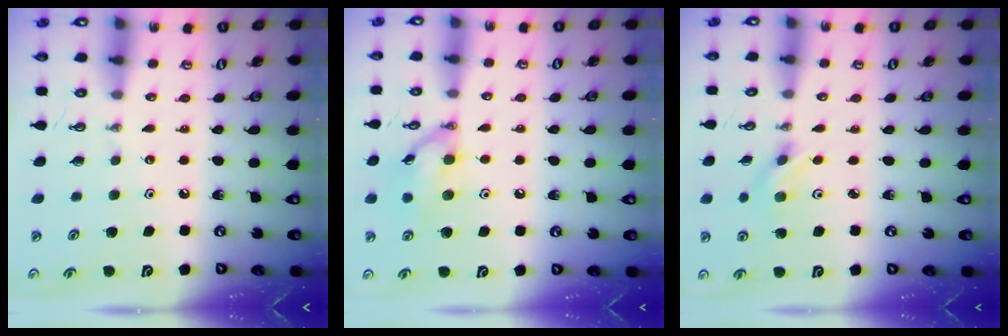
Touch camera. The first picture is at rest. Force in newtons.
{"total": 11.4, "press": 11.4, "slide": 0.3}
{"total": 2.3, "press": 2.1, "slide": 0.8}